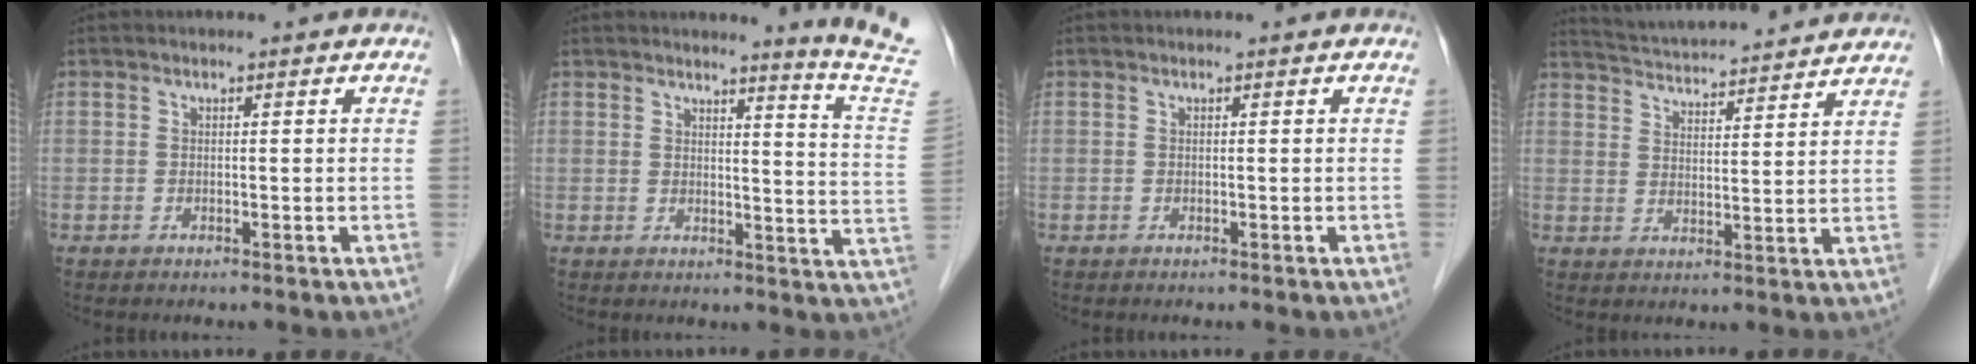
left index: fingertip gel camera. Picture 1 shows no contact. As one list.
[{"total": 9.1, "force": [8.1, -3.3, 2.4], "torque": [-0.040, -0.102, 0.080]}, {"total": 0.0}, {"total": 16.7, "force": [15.8, 1.3, 5.2], "torque": [-0.091, 0.026, 0.225]}]